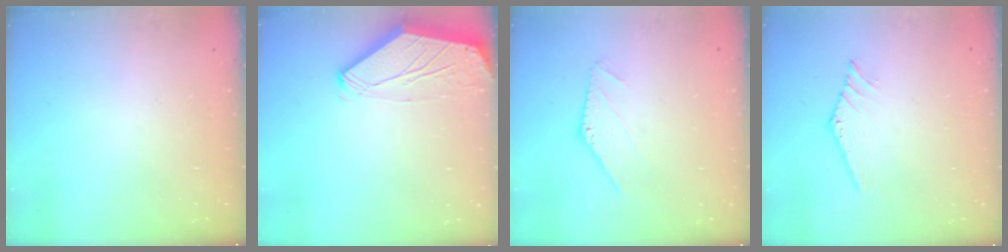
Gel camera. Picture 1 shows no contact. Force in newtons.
{"total": 0.0}
{"total": 0.0}
{"total": 0.0}